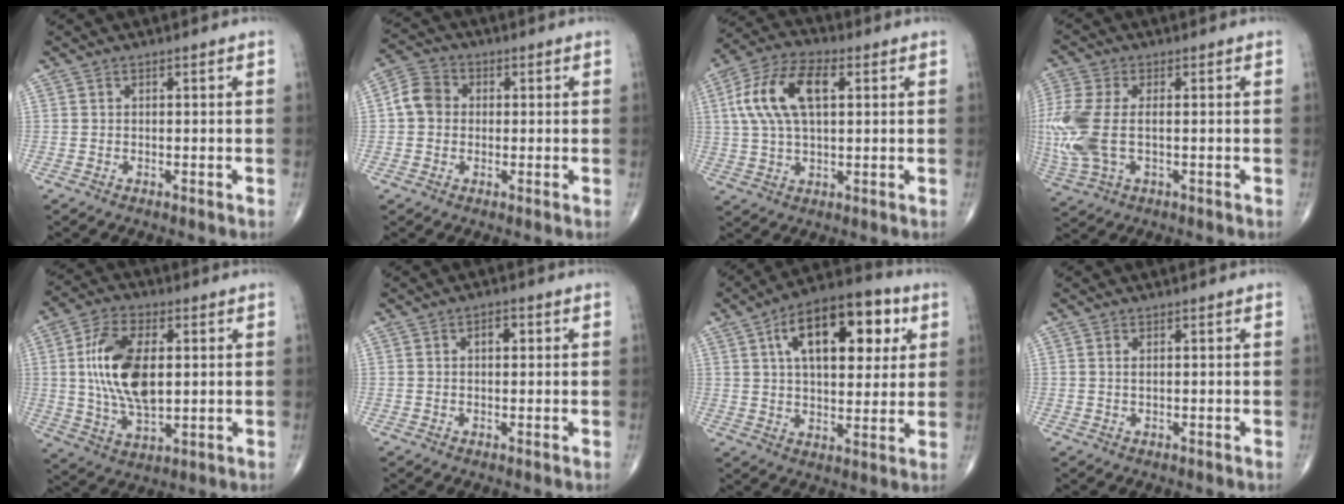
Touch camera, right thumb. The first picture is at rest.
{"total": 5.7, "force": [0.2, 4.9, 2.9], "torque": [-0.047, 0.015, -0.007]}
{"total": 13.8, "force": [3.4, 6.9, 11.4], "torque": [-0.234, 0.019, 0.063]}
{"total": 12.8, "force": [-0.7, 6.9, 10.8], "torque": [-0.289, -0.009, -0.010]}
{"total": 15.5, "force": [1.9, 8.0, 13.1], "torque": [-0.248, -0.006, 0.039]}
{"total": 2.3, "force": [0.6, 1.2, 1.8], "torque": [-0.025, 0.004, 0.008]}
{"total": 19.1, "force": [6.5, 9.7, 15.2], "torque": [-0.199, 0.002, 0.095]}
{"total": 0.8, "force": [0.3, 0.2, 0.7], "torque": [-0.017, 0.000, 0.008]}